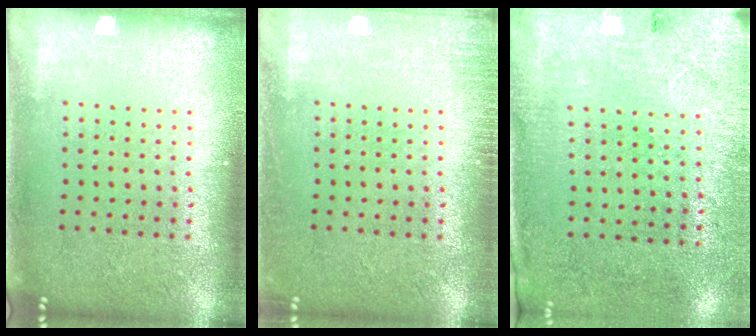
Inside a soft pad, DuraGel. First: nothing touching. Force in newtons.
{"total": 1.3, "press": 1.3, "slide": 0.3}
{"total": 2.6, "press": 2.2, "slide": 1.4}